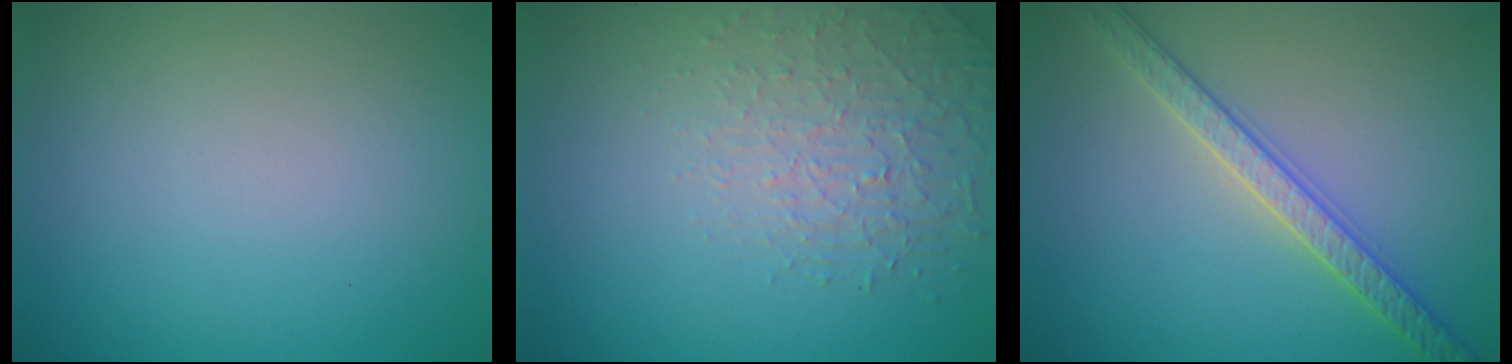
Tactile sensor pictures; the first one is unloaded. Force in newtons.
{"total": 1.9, "press": 1.4, "slide": 1.3}
{"total": 3.3, "press": 3.3, "slide": 0.1}